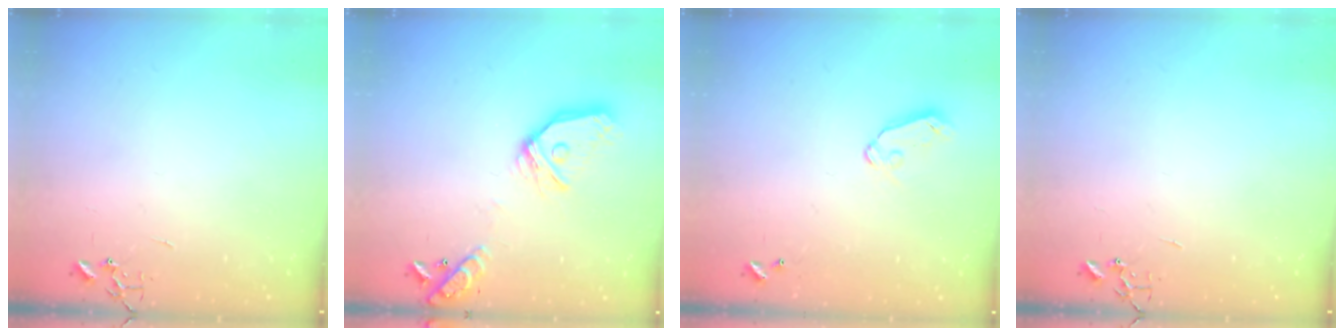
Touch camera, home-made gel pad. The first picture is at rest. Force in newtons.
{"total": 18.6, "press": 18.4, "slide": 2.5}
{"total": 6.2, "press": 6.2, "slide": 0.6}
{"total": 0.0}